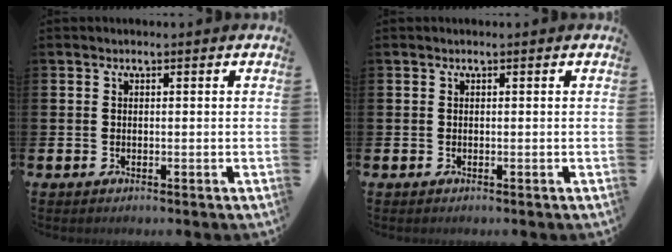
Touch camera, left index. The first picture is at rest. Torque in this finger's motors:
{"motor_torque": [0.00, 0.00, 0.01, 0.00]}